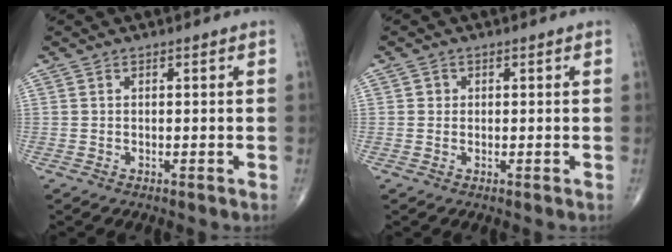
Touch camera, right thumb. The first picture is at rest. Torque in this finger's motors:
{"motor_torque": [-0.02, 0.01, 0.01, 0.00, 0.00]}